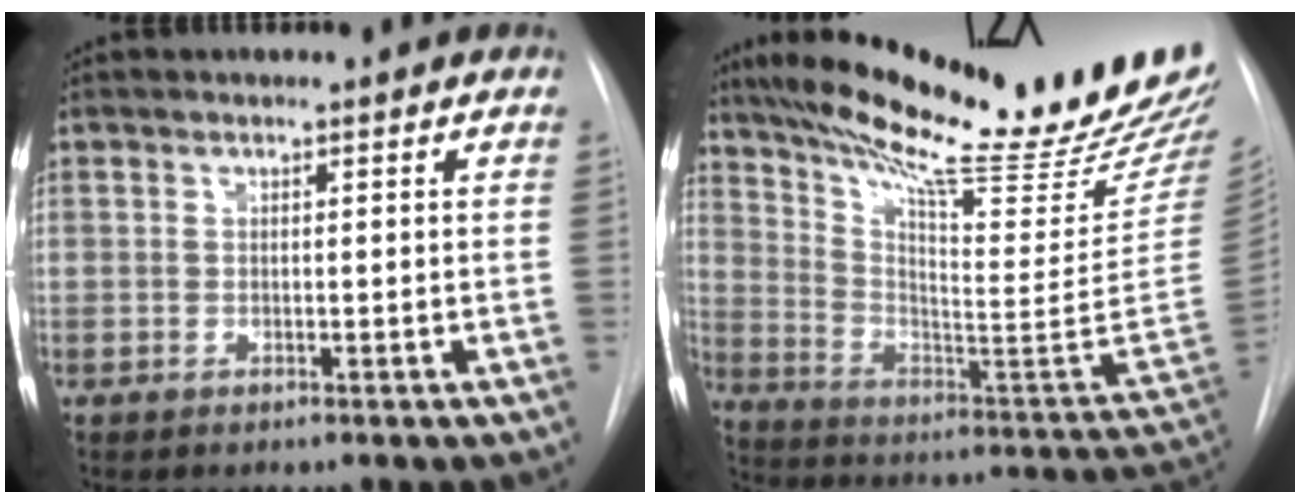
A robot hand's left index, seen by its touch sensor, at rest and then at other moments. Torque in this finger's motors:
{"motor_torque": [0.84, -1.30, 0.10, 0.08]}